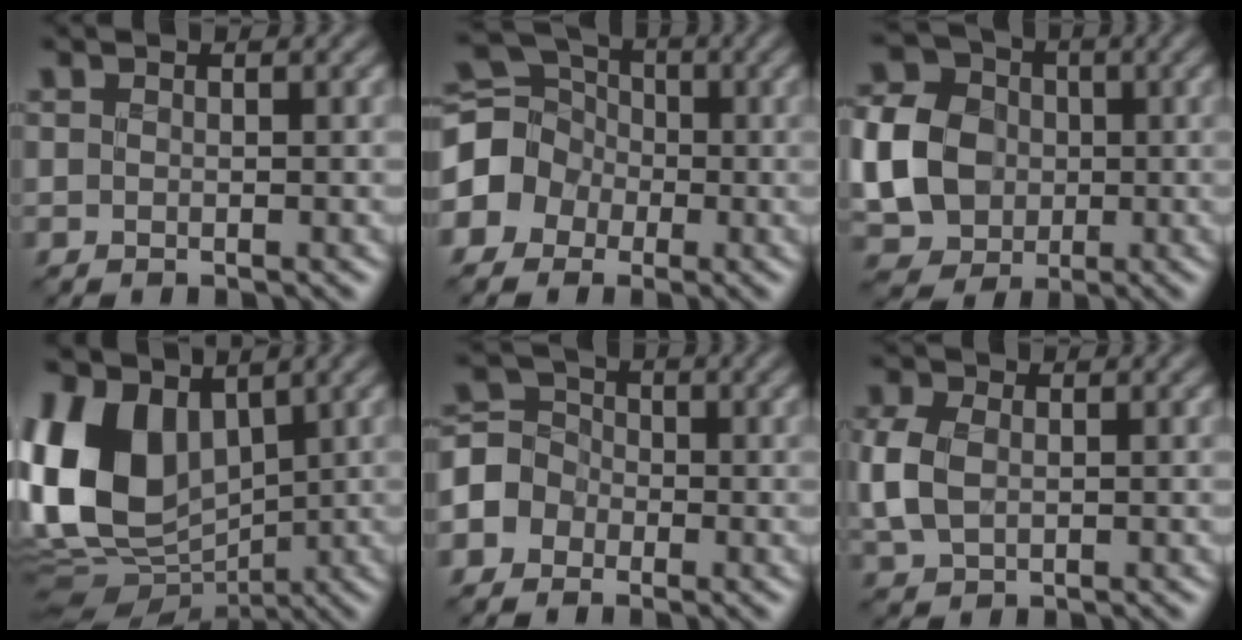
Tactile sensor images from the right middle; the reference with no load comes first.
{"total": 5.8, "force": [-1.7, 5.2, 2.1], "torque": [-0.036, -0.002, -0.059]}
{"total": 9.8, "force": [-1.2, 8.7, 4.5], "torque": [-0.108, -0.010, -0.041]}
{"total": 9.9, "force": [1.4, 6.9, 7.0], "torque": [-0.149, 0.000, 0.009]}
{"total": 3.9, "force": [-1.8, 3.4, 0.4], "torque": [0.020, 0.016, -0.059]}
{"total": 3.3, "force": [-0.3, 2.4, 2.3], "torque": [-0.059, 0.002, -0.010]}